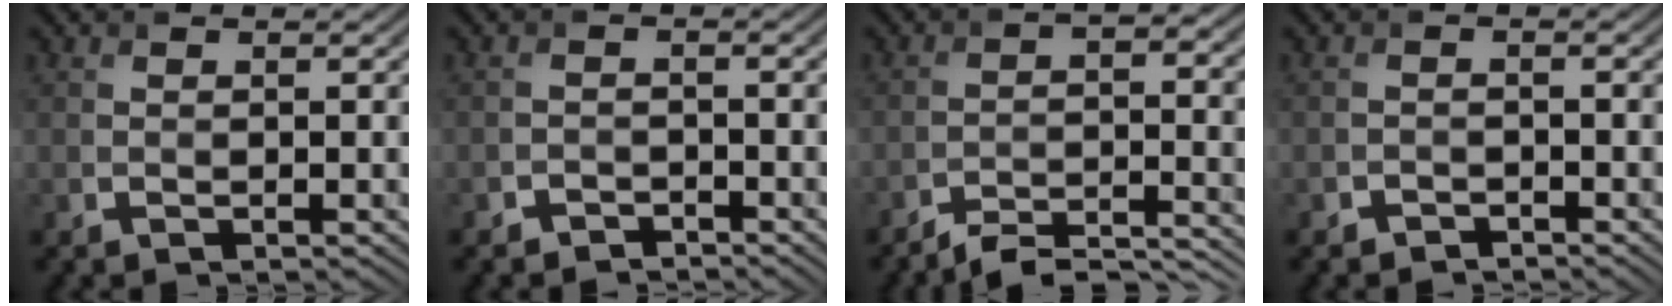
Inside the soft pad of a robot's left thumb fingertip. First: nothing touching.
{"total": 1.7, "force": [-1.5, 0.7, 0.2], "torque": [-0.002, 0.001, -0.032]}
{"total": 7.5, "force": [-6.2, 1.4, 4.0], "torque": [-0.068, 0.001, -0.103]}
{"total": 1.3, "force": [-1.2, 0.6, 0.1], "torque": [0.000, 0.000, -0.025]}